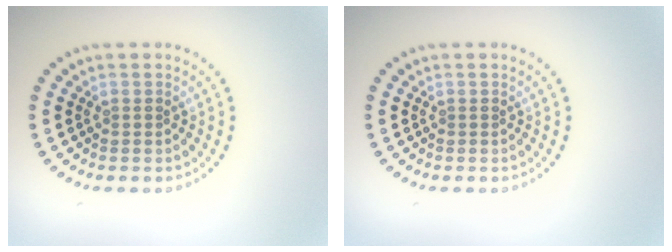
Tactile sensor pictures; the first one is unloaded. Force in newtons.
{"total": 0.0}